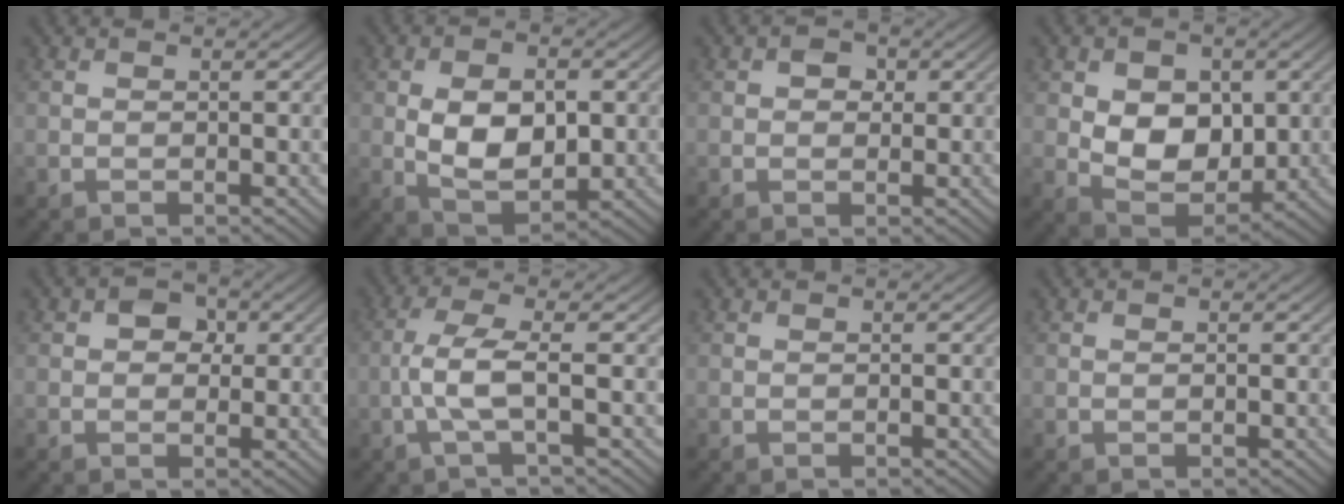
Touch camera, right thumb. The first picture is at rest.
{"total": 8.6, "force": [-0.2, 5.1, 7.0], "torque": [-0.128, -0.004, -0.004]}
{"total": 2.1, "force": [0.5, 1.6, 1.2], "torque": [-0.021, 0.001, 0.003]}
{"total": 8.9, "force": [0.7, 6.2, 6.3], "torque": [-0.120, -0.011, 0.009]}
{"total": 3.1, "force": [0.7, 2.4, 1.9], "torque": [-0.030, 0.003, 0.003]}
{"total": 4.7, "force": [-1.0, 0.8, 4.6], "torque": [-0.097, 0.013, -0.030]}
{"total": 0.0}
{"total": 0.0}